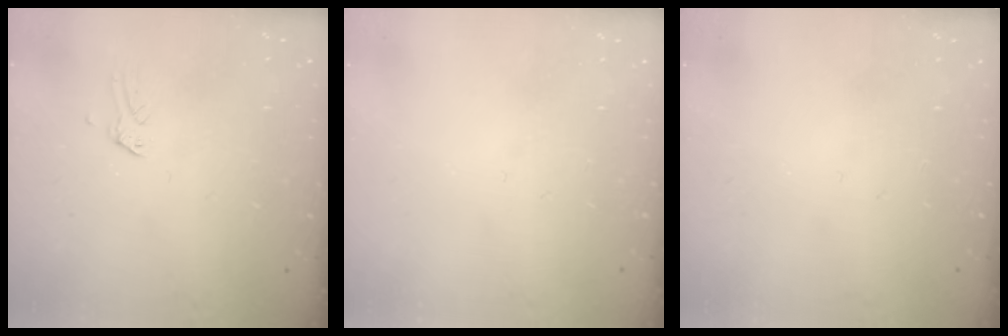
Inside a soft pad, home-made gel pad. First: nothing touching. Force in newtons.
{"total": 0.0}
{"total": 0.0}